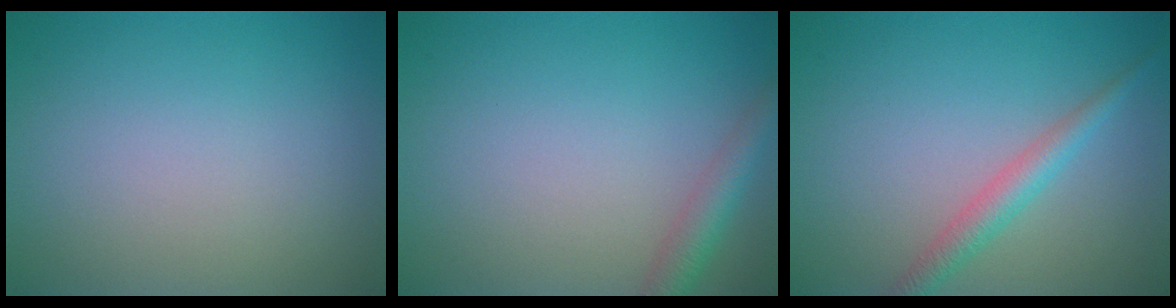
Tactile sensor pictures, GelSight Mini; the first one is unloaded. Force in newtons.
{"total": 2.5, "press": 2.5, "slide": 0.1}
{"total": 2.5, "press": 2.5, "slide": 0.1}